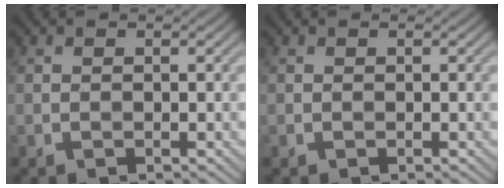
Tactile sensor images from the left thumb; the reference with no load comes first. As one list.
[{"total": 0.0}]